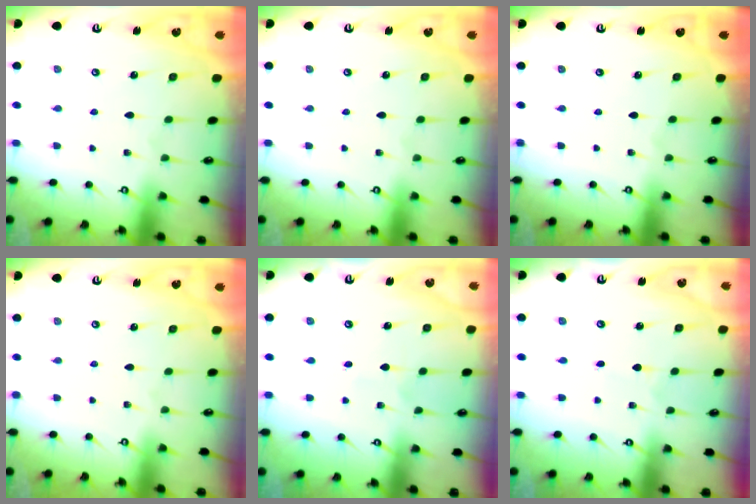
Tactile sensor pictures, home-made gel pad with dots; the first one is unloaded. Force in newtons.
{"total": 0.0}
{"total": 0.0}
{"total": 0.0}
{"total": 3.5, "press": 3.3, "slide": 1.1}
{"total": 0.5, "press": 0.5, "slide": 0.1}